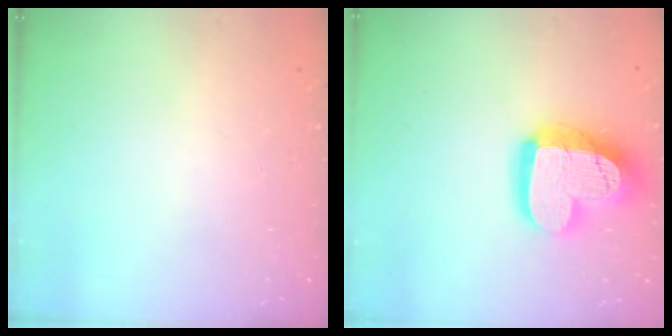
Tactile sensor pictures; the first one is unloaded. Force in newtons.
{"total": 18.7, "press": 18.6, "slide": 1.5}